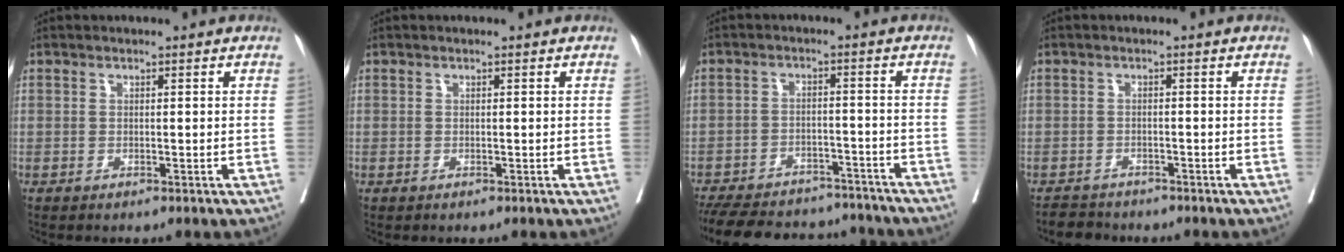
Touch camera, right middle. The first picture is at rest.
{"total": 0.0}
{"total": 19.7, "force": [-17.4, 6.6, 6.4], "torque": [-0.161, -0.005, -0.240]}
{"total": 3.4, "force": [-3.2, 1.1, -0.2], "torque": [-0.002, -0.006, -0.055]}